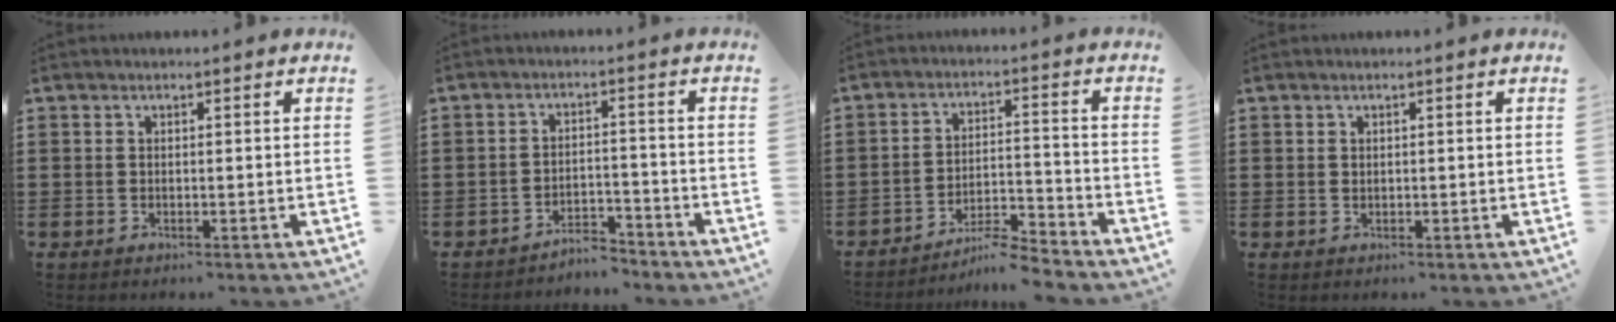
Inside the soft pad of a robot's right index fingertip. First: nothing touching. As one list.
[{"total": 3.9, "force": [-3.9, 0.5, 0.1], "torque": [-0.007, 0.004, -0.081]}, {"total": 5.5, "force": [-5.2, 0.0, 1.8], "torque": [-0.033, -0.002, -0.101]}, {"total": 0.5, "force": [0.3, 0.4, 0.1], "torque": [-0.003, 0.003, 0.007]}]